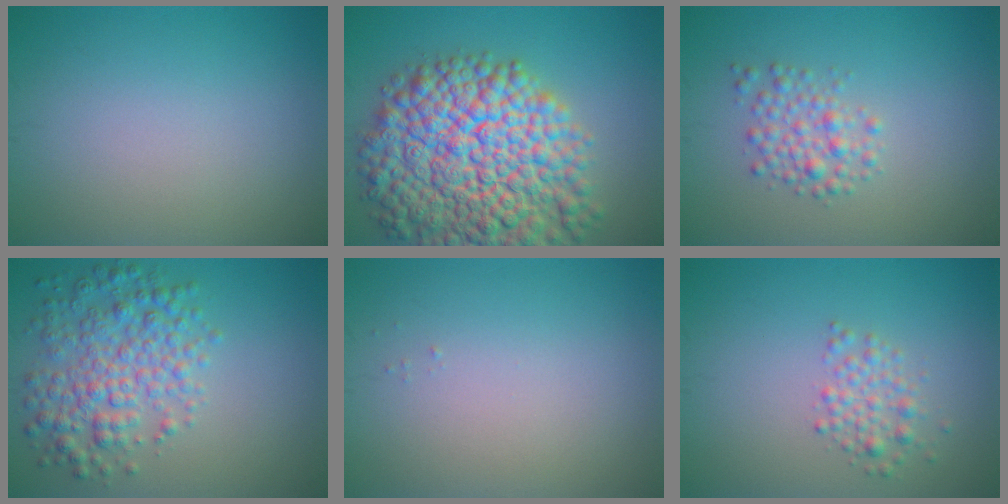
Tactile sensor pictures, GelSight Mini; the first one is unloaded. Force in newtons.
{"total": 15.0, "press": 15.0, "slide": 0.7}
{"total": 2.5, "press": 2.5, "slide": 0.1}
{"total": 5.5, "press": 5.5, "slide": 0.1}
{"total": 0.0}
{"total": 2.1, "press": 2.1, "slide": 0.0}